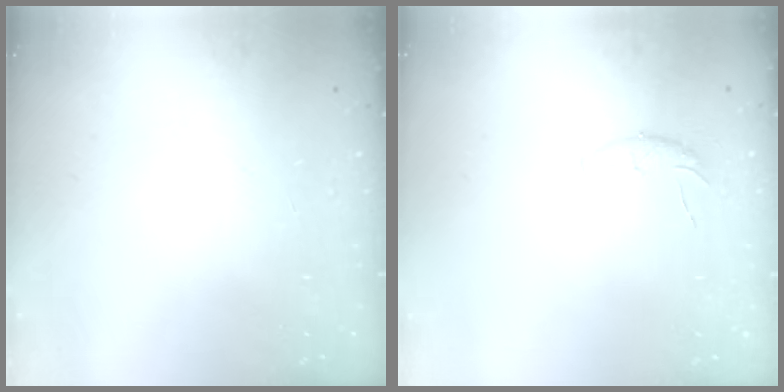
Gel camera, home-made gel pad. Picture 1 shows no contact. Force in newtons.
{"total": 6.0, "press": 5.8, "slide": 1.3}